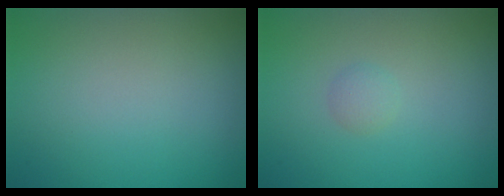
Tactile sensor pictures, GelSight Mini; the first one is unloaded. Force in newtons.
{"total": 0.9, "press": 0.9, "slide": 0.0}